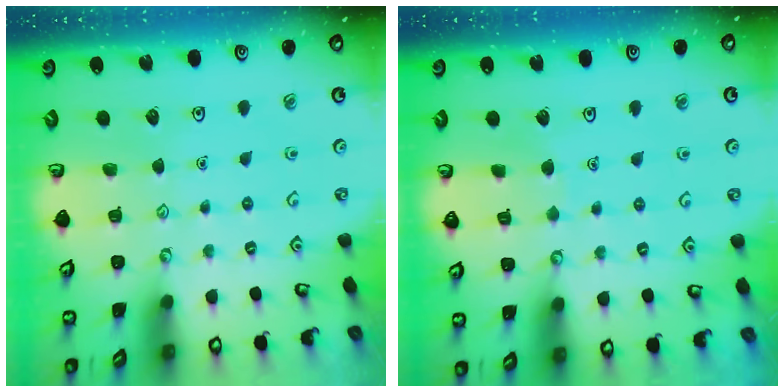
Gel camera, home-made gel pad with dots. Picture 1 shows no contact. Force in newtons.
{"total": 3.0, "press": 3.0, "slide": 0.2}